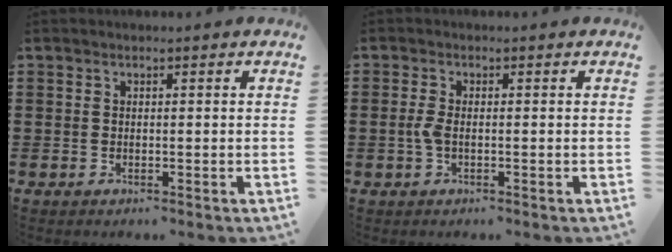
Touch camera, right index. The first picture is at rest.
{"total": 2.2, "force": [-0.6, 0.7, 2.0], "torque": [-0.058, -0.008, -0.018]}